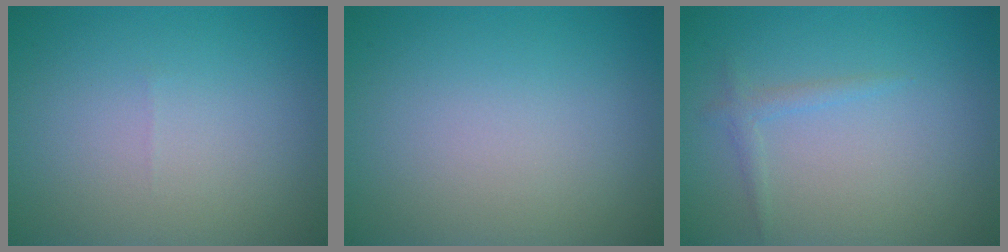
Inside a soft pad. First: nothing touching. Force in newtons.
{"total": 0.0}
{"total": 1.1, "press": 1.1, "slide": 0.1}